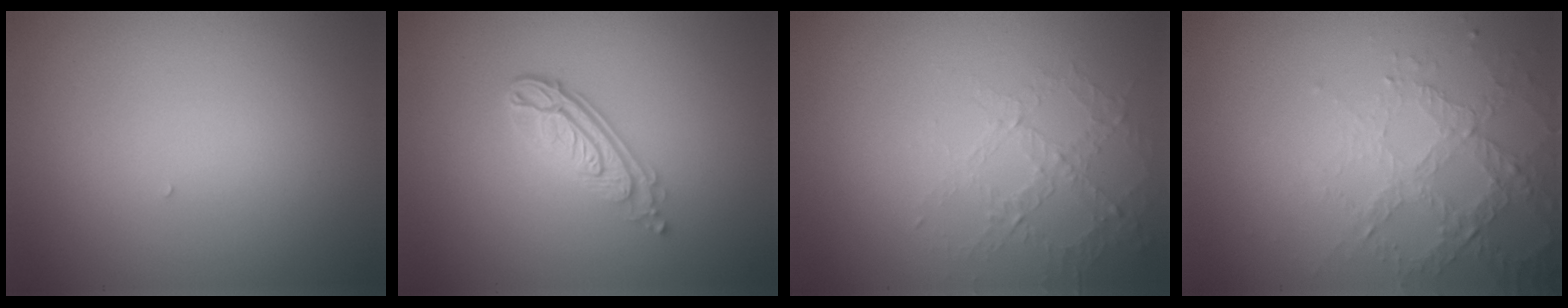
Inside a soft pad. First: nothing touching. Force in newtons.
{"total": 4.2, "press": 3.0, "slide": 2.8}
{"total": 1.6, "press": 1.1, "slide": 1.2}
{"total": 3.4, "press": 3.3, "slide": 0.8}